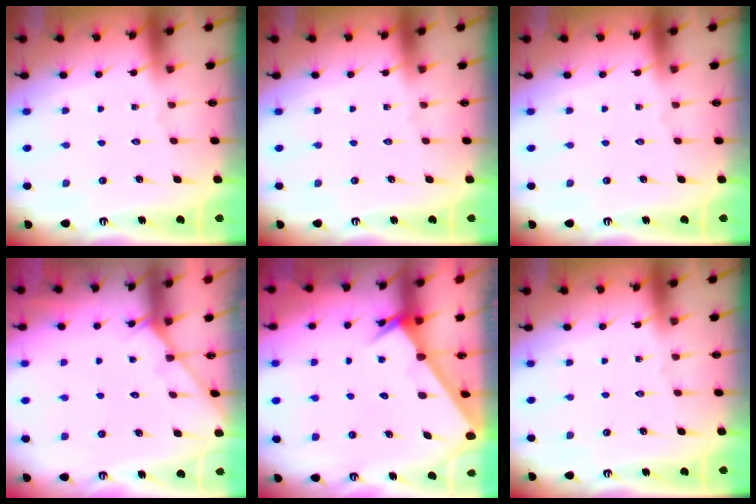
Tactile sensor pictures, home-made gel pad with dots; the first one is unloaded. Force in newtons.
{"total": 0.0}
{"total": 0.0}
{"total": 4.0, "press": 3.9, "slide": 0.5}
{"total": 2.6, "press": 2.6, "slide": 0.1}
{"total": 0.0}